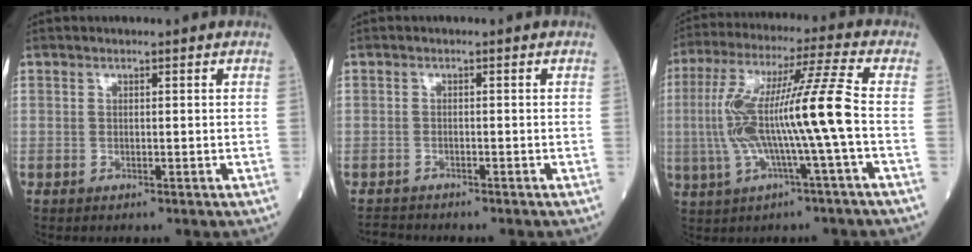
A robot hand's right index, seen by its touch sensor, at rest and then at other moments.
{"total": 2.0, "force": [-1.9, 0.3, -0.4], "torque": [0.007, -0.008, -0.034]}
{"total": 14.3, "force": [-1.6, -0.9, 14.2], "torque": [-0.281, 0.020, -0.034]}